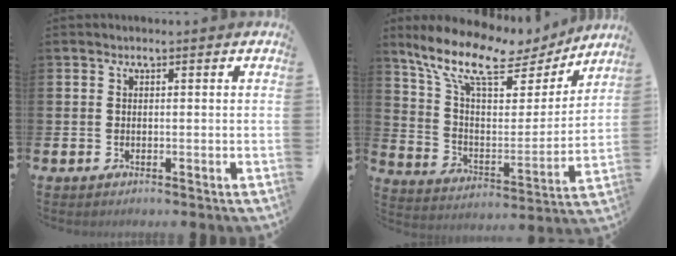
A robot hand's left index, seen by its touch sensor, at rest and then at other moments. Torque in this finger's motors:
{"motor_torque": [1.38, -0.76, 0.24, 0.21]}